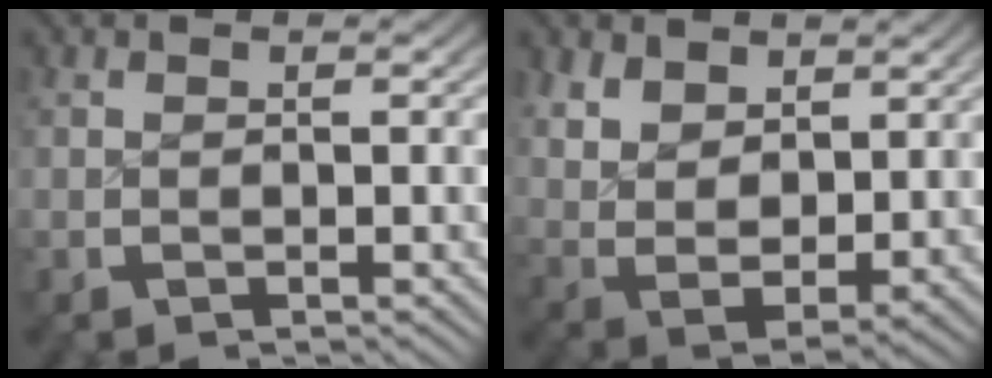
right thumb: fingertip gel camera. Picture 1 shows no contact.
{"total": 7.5, "force": [1.0, 5.5, 5.0], "torque": [-0.120, -0.042, 0.040]}